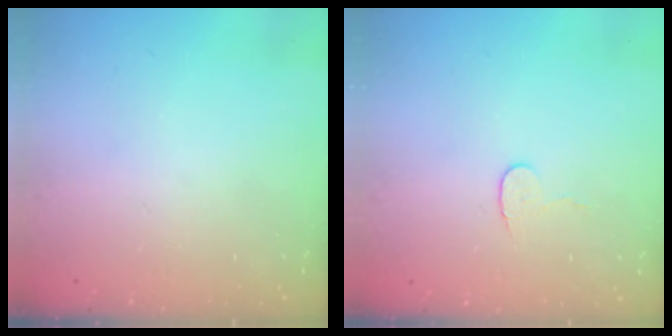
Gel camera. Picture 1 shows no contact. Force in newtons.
{"total": 5.6, "press": 5.6, "slide": 0.5}